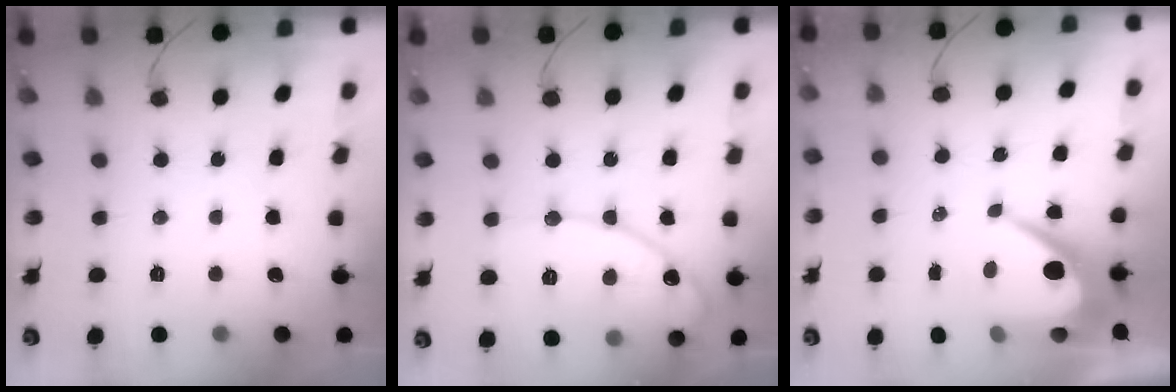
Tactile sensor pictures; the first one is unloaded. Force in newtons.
{"total": 13.3, "press": 13.2, "slide": 1.3}
{"total": 9.6, "press": 9.6, "slide": 0.6}